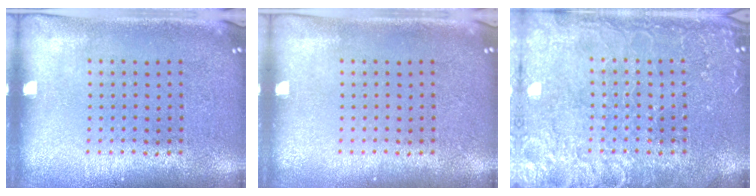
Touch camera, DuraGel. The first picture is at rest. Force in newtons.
{"total": 0.0}
{"total": 5.4, "press": 5.4, "slide": 0.7}